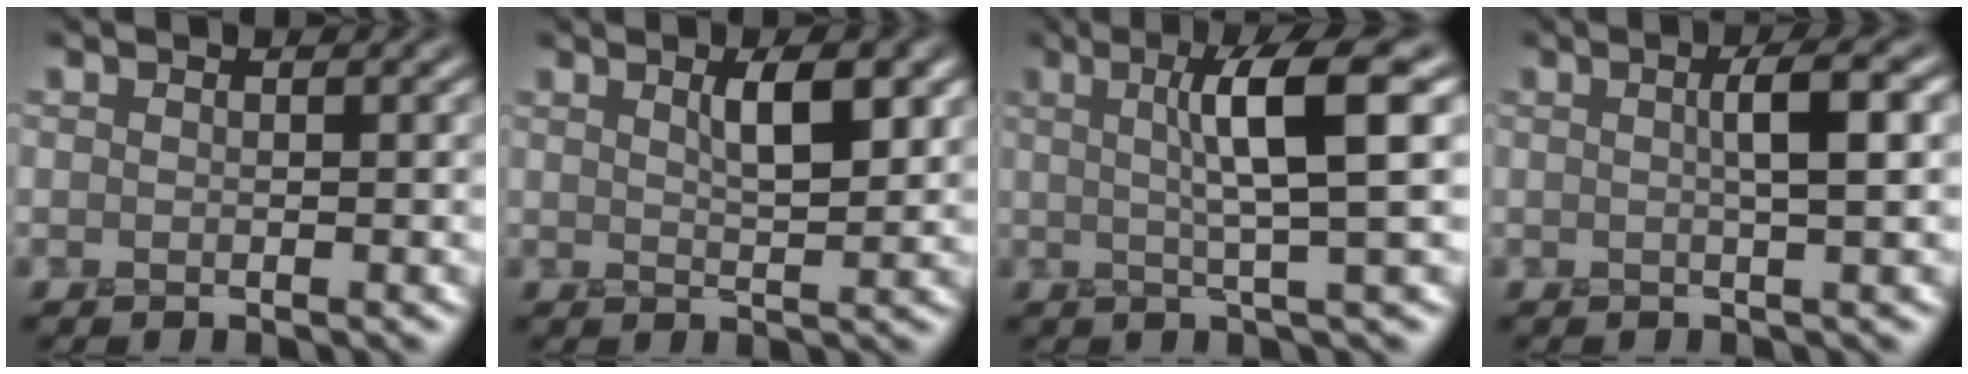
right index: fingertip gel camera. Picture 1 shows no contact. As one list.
[{"total": 3.2, "force": [1.5, 0.8, 2.7], "torque": [-0.033, 0.008, 0.022]}, {"total": 6.2, "force": [1.6, 0.8, 6.0], "torque": [-0.088, 0.014, 0.024]}, {"total": 3.1, "force": [0.5, 0.5, 3.0], "torque": [-0.041, 0.011, 0.002]}]